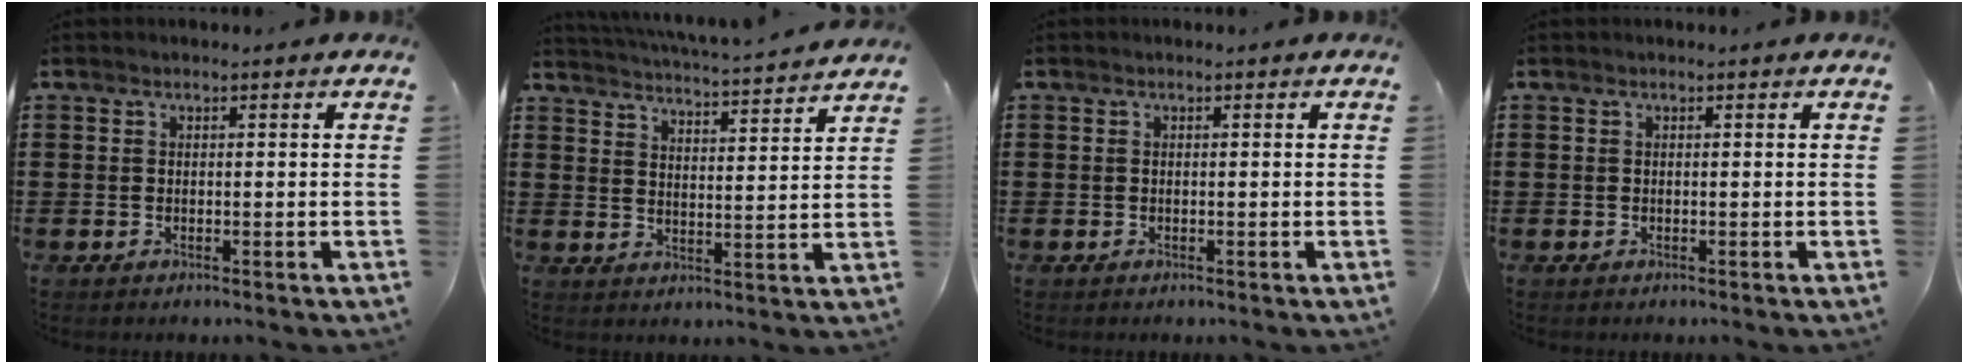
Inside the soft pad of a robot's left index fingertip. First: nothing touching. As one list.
[{"total": 4.5, "force": [4.3, -0.7, 0.9], "torque": [-0.030, -0.040, 0.070]}, {"total": 0.0}, {"total": 0.0}]